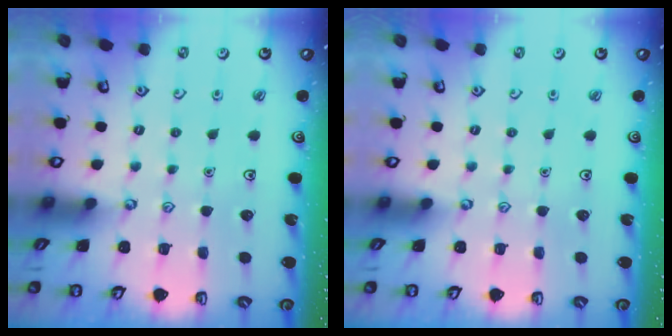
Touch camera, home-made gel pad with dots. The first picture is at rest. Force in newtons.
{"total": 0.0}